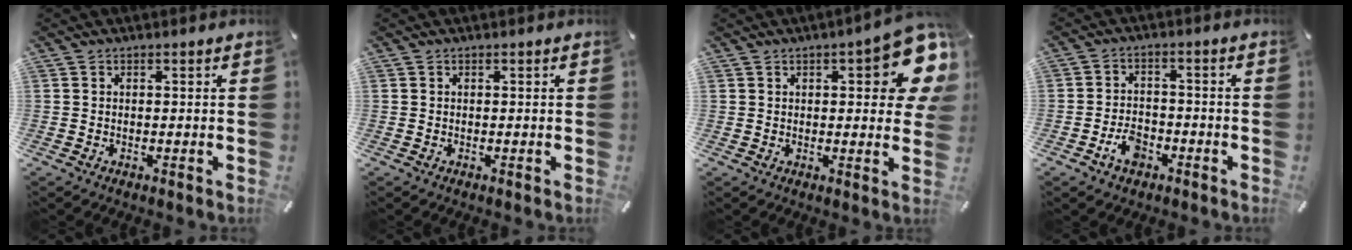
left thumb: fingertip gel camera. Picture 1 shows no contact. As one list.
[{"total": 0.0}, {"total": 13.4, "force": [5.3, 5.1, 11.2], "torque": [-0.137, -0.030, 0.087]}, {"total": 5.9, "force": [-3.1, 4.0, 3.2], "torque": [-0.067, 0.013, -0.058]}]